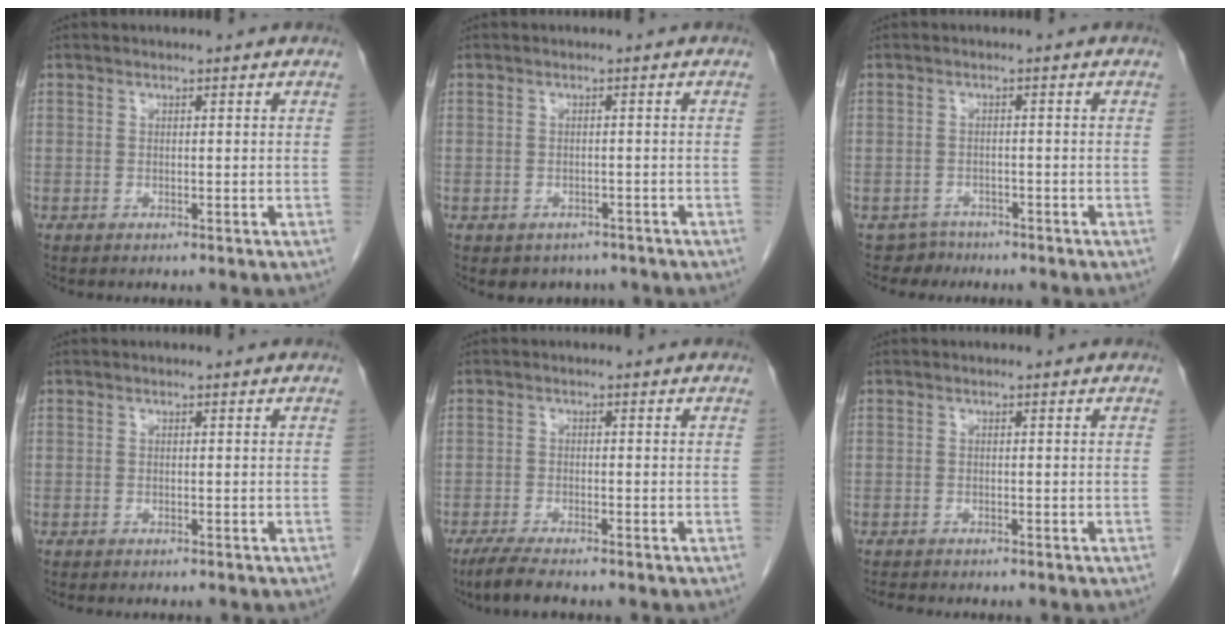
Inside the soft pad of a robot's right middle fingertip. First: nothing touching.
{"total": 3.7, "force": [-2.8, 2.4, 0.4], "torque": [0.000, 0.008, -0.034]}
{"total": 0.6, "force": [-0.4, 0.4, -0.1], "torque": [-0.010, 0.001, -0.007]}
{"total": 2.5, "force": [-2.2, 0.7, 1.0], "torque": [-0.016, -0.006, -0.023]}
{"total": 4.4, "force": [-3.6, 0.4, 2.6], "torque": [-0.051, -0.012, -0.060]}
{"total": 2.6, "force": [-2.3, 0.6, 1.0], "torque": [-0.022, -0.008, -0.032]}